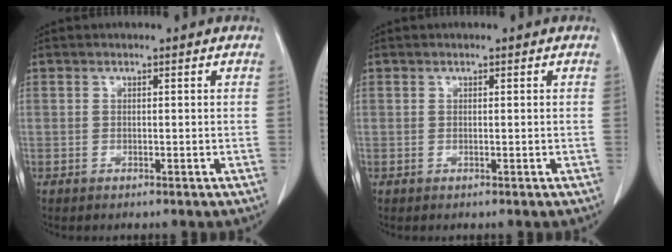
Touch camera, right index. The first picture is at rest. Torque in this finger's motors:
{"motor_torque": [0.00, 0.03, 0.00, -0.01]}